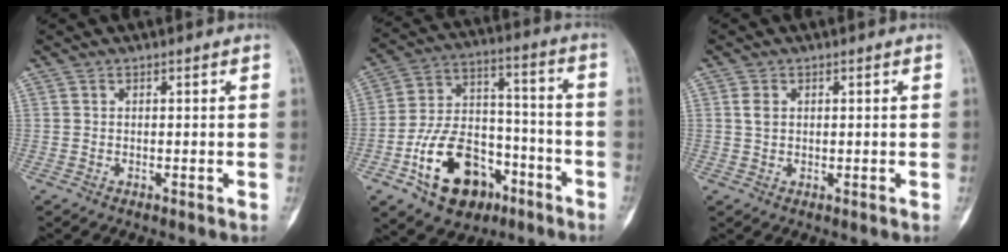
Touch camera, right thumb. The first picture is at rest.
{"total": 18.3, "force": [-8.7, 11.8, 11.0], "torque": [-0.158, 0.074, -0.138]}
{"total": 1.8, "force": [0.5, 1.3, 1.1], "torque": [-0.016, 0.001, 0.011]}